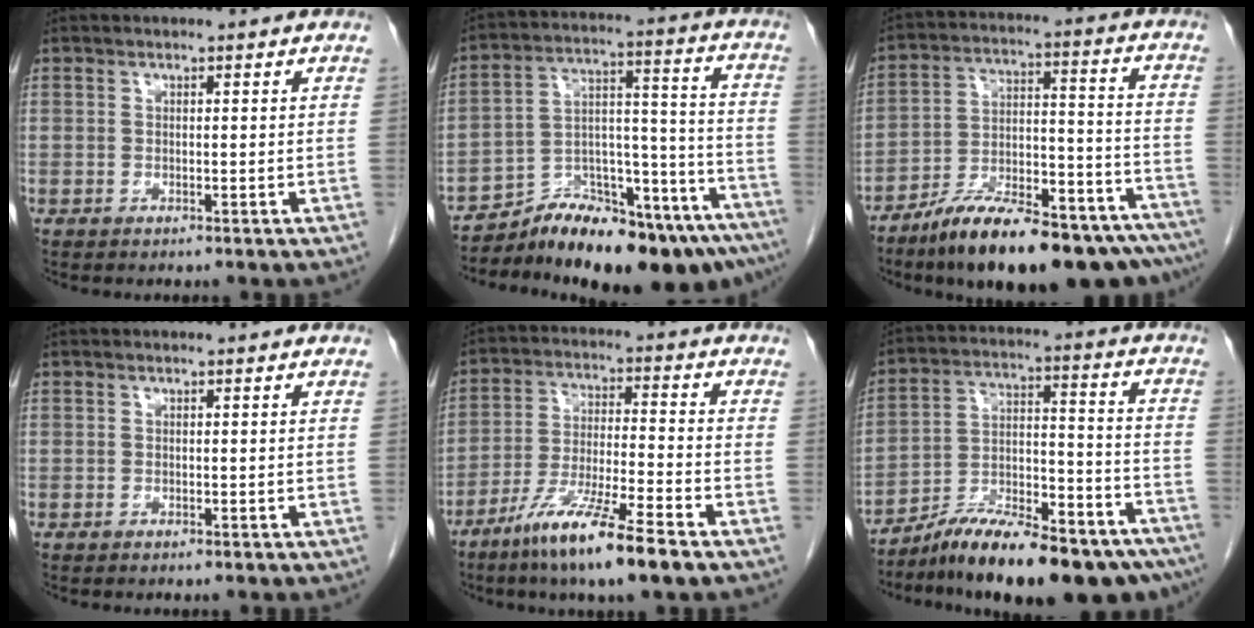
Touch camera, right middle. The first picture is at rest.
{"total": 20.1, "force": [-17.0, 3.6, 10.2], "torque": [-0.108, 0.041, -0.260]}
{"total": 22.2, "force": [-17.2, 4.5, 13.3], "torque": [-0.147, 0.027, -0.269]}
{"total": 0.0}
{"total": 12.3, "force": [-8.0, 0.2, 9.3], "torque": [-0.179, -0.034, -0.149]}
{"total": 22.2, "force": [-17.5, 4.7, 12.8], "torque": [-0.149, 0.027, -0.276]}